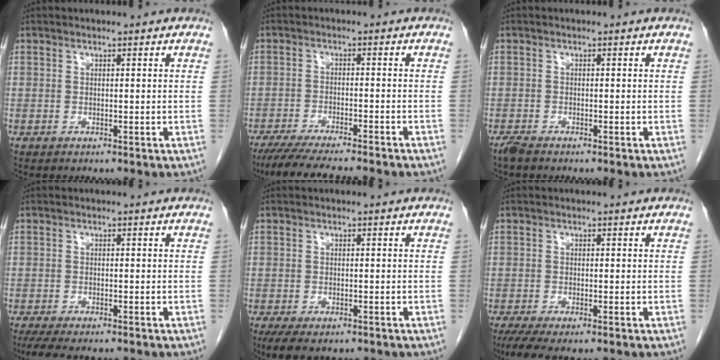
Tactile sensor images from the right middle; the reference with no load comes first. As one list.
[{"total": 12.8, "force": [-11.0, 0.7, 6.4], "torque": [-0.088, -0.024, -0.165]}, {"total": 1.4, "force": [-1.2, 0.2, 0.6], "torque": [-0.022, -0.005, -0.025]}, {"total": 6.6, "force": [-5.4, 1.2, 3.7], "torque": [-0.055, -0.015, -0.082]}, {"total": 5.0, "force": [-3.5, 2.0, 3.0], "torque": [-0.053, -0.013, -0.052]}, {"total": 4.9, "force": [-3.4, 0.8, 3.4], "torque": [-0.061, -0.016, -0.056]}]